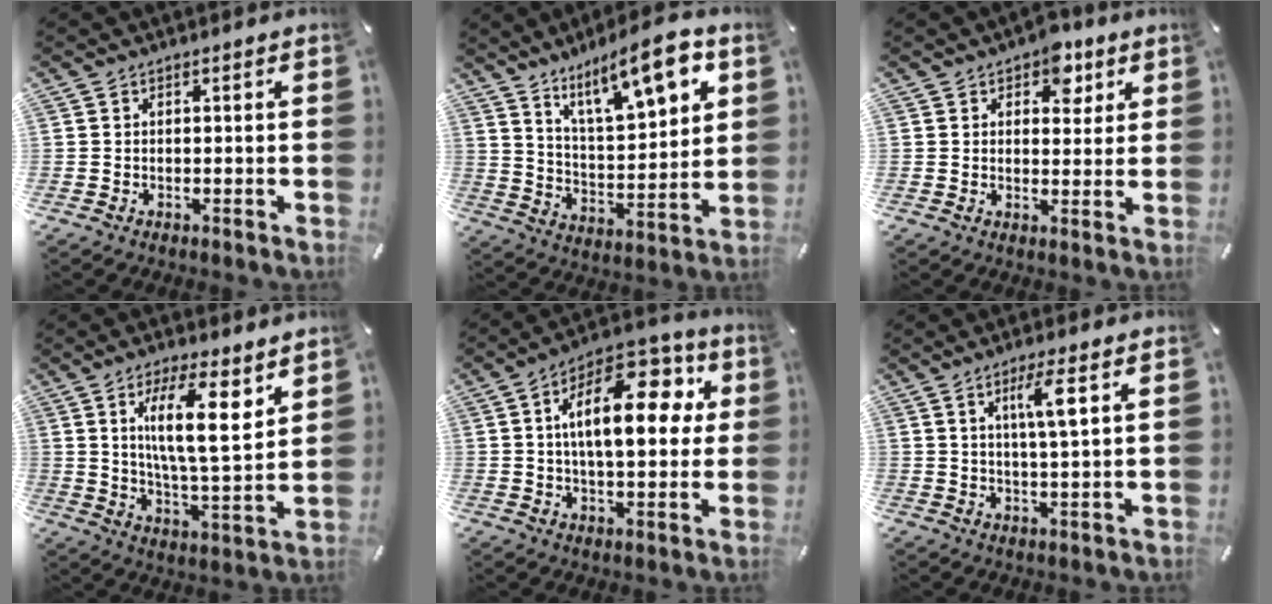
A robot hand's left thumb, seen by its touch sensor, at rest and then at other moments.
{"total": 15.7, "force": [10.7, 5.5, 10.2], "torque": [-0.154, -0.061, 0.176]}
{"total": 6.6, "force": [3.6, 4.6, 3.1], "torque": [-0.011, -0.016, 0.054]}
{"total": 14.5, "force": [6.4, 4.1, 12.4], "torque": [-0.198, -0.027, 0.102]}
{"total": 19.4, "force": [5.2, 9.6, 16.0], "torque": [-0.259, -0.013, 0.079]}
{"total": 6.7, "force": [2.5, 0.7, 6.1], "torque": [-0.120, -0.002, 0.036]}